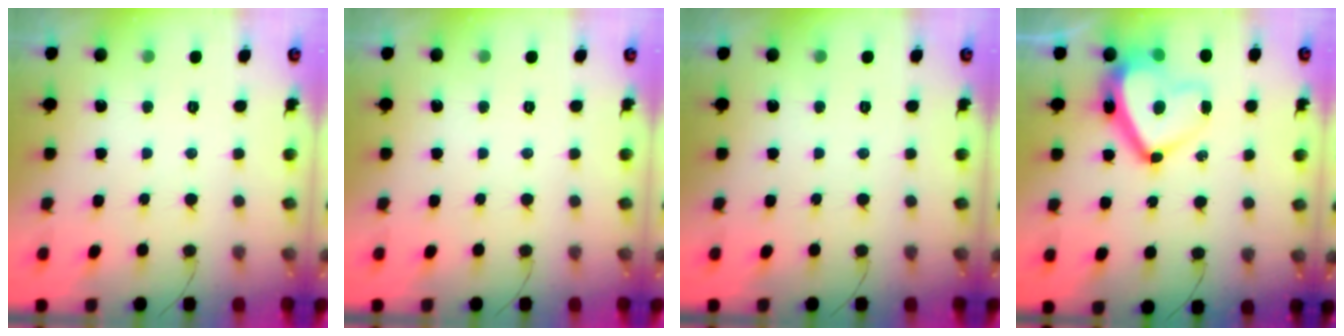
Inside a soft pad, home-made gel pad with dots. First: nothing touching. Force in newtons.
{"total": 0.0}
{"total": 0.0}
{"total": 15.2, "press": 15.1, "slide": 1.9}